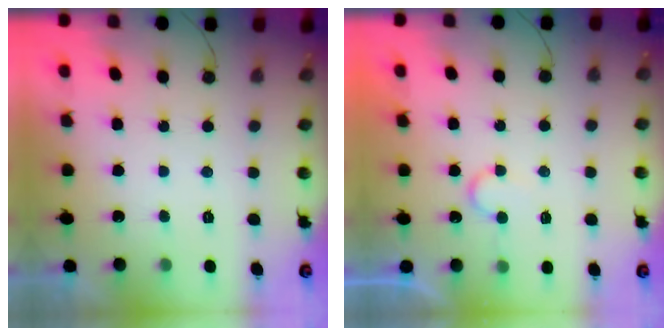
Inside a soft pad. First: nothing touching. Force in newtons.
{"total": 7.0, "press": 6.9, "slide": 0.6}